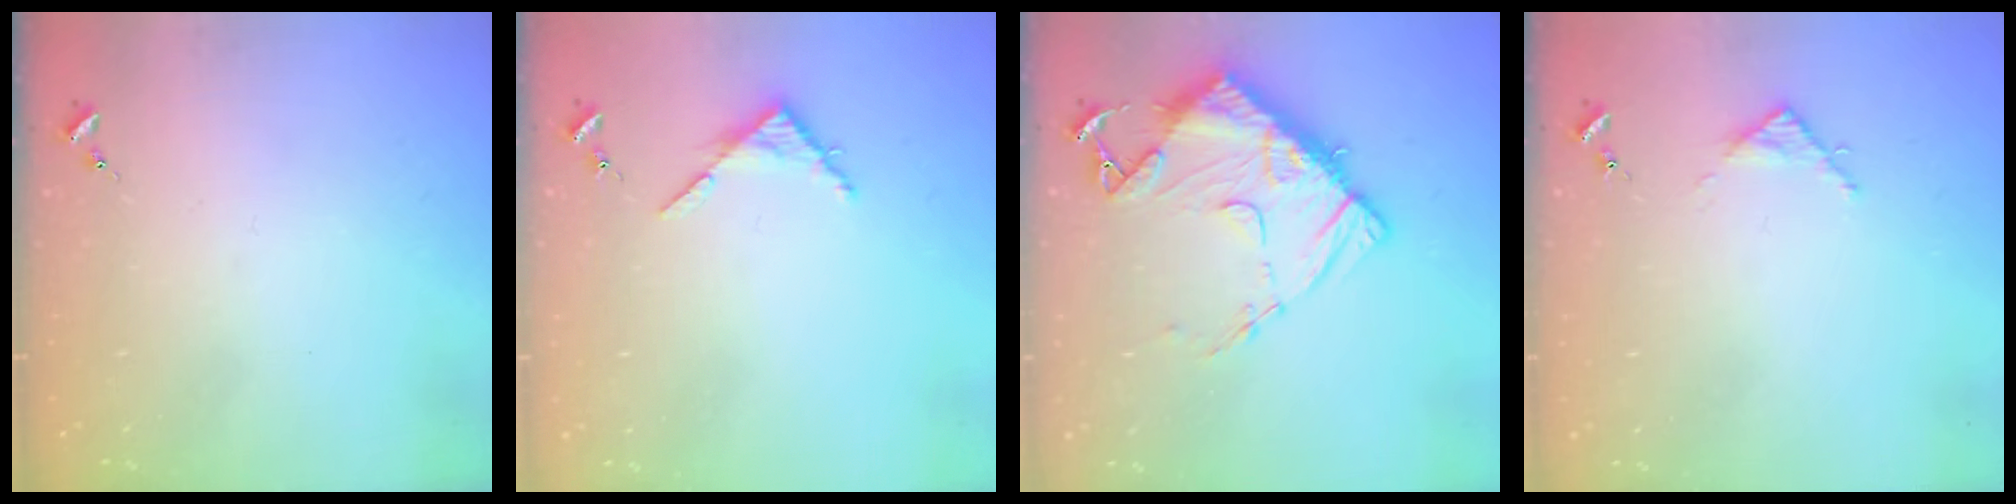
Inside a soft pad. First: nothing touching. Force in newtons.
{"total": 3.8, "press": 3.8, "slide": 0.4}
{"total": 13.3, "press": 13.2, "slide": 1.3}
{"total": 3.1, "press": 3.1, "slide": 0.4}